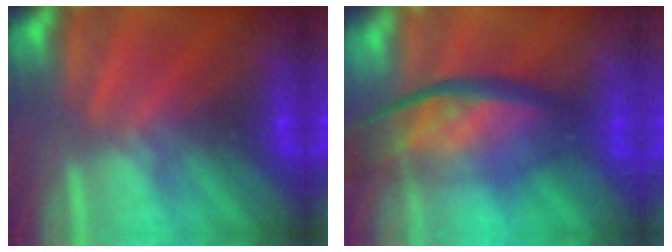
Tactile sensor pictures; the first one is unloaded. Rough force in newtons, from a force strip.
{"total": 7.6}